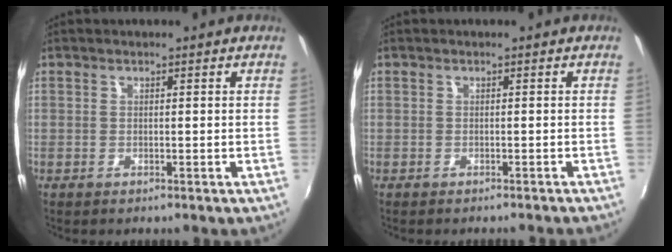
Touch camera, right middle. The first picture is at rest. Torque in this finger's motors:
{"motor_torque": [0.02, -0.11, -0.02, 0.01]}